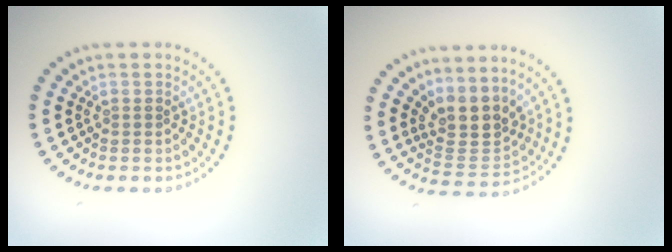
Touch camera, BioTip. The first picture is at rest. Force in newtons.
{"total": 3.7, "press": 3.1, "slide": 2.0}